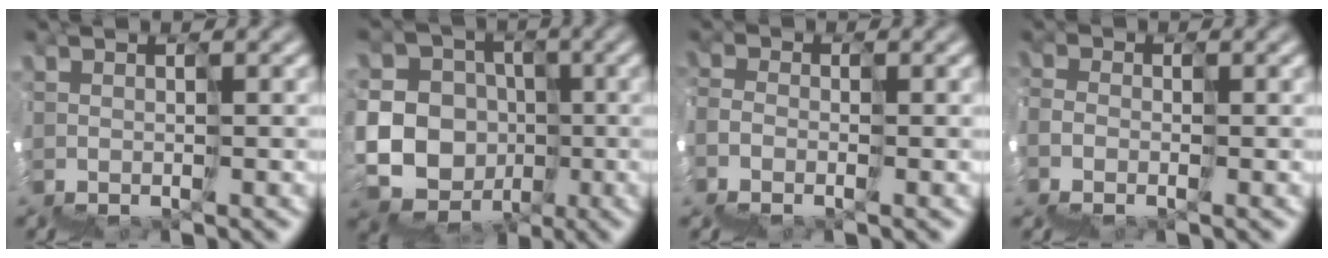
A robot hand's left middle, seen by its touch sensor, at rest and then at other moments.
{"total": 12.6, "force": [-4.2, 11.9, 0.9], "torque": [-0.022, 0.002, -0.077]}
{"total": 3.0, "force": [-2.9, 0.9, 0.0], "torque": [0.007, -0.019, -0.049]}
{"total": 3.2, "force": [-2.6, 1.6, 0.9], "torque": [-0.009, -0.021, -0.043]}